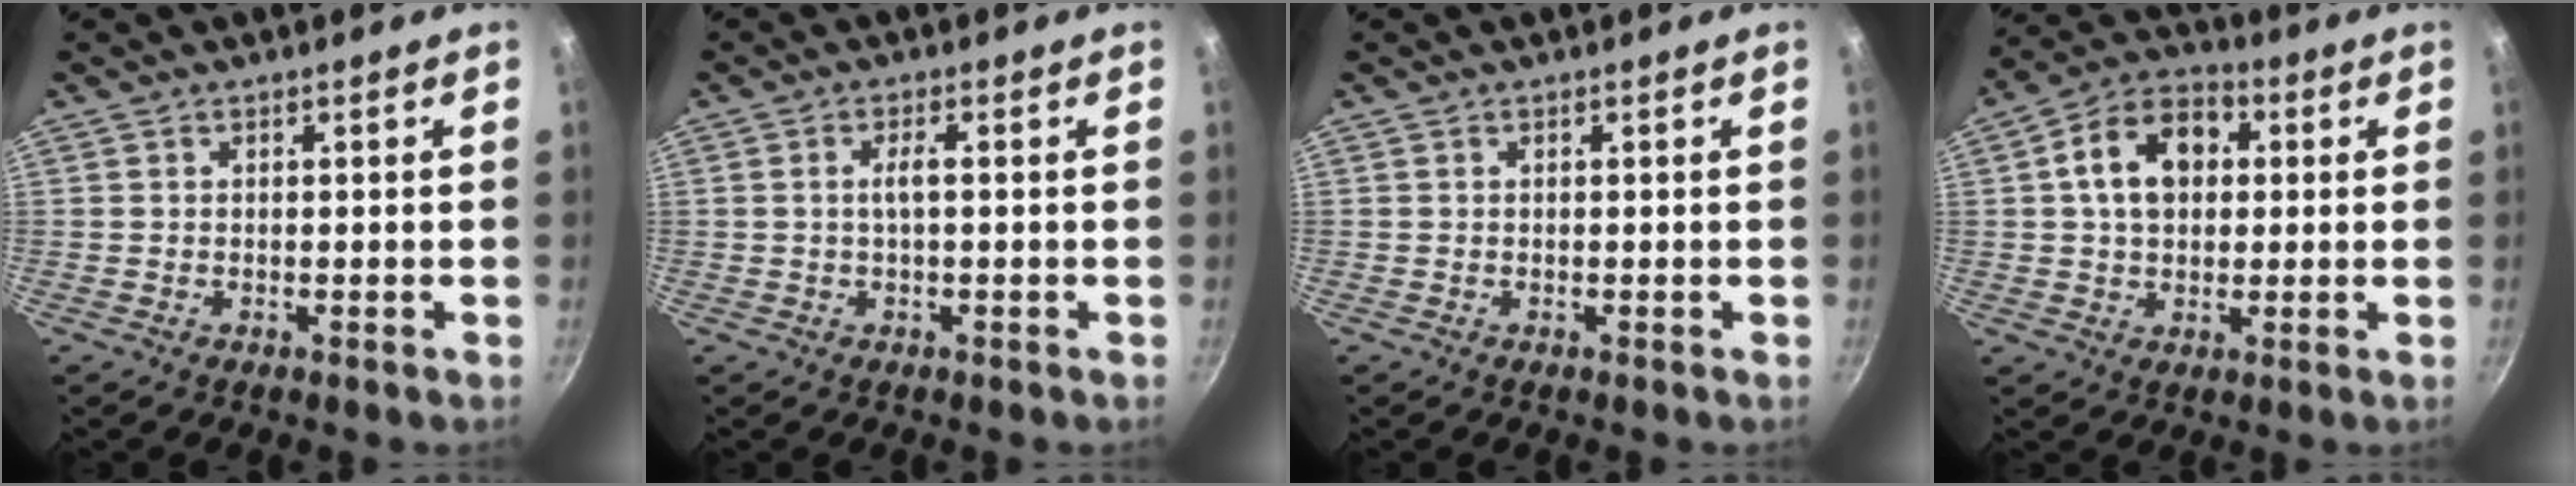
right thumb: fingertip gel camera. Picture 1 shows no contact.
{"total": 2.2, "force": [0.0, 0.5, 2.2], "torque": [-0.046, 0.008, 0.000]}
{"total": 0.0}
{"total": 12.8, "force": [2.3, 9.1, 8.6], "torque": [-0.112, 0.021, 0.024]}